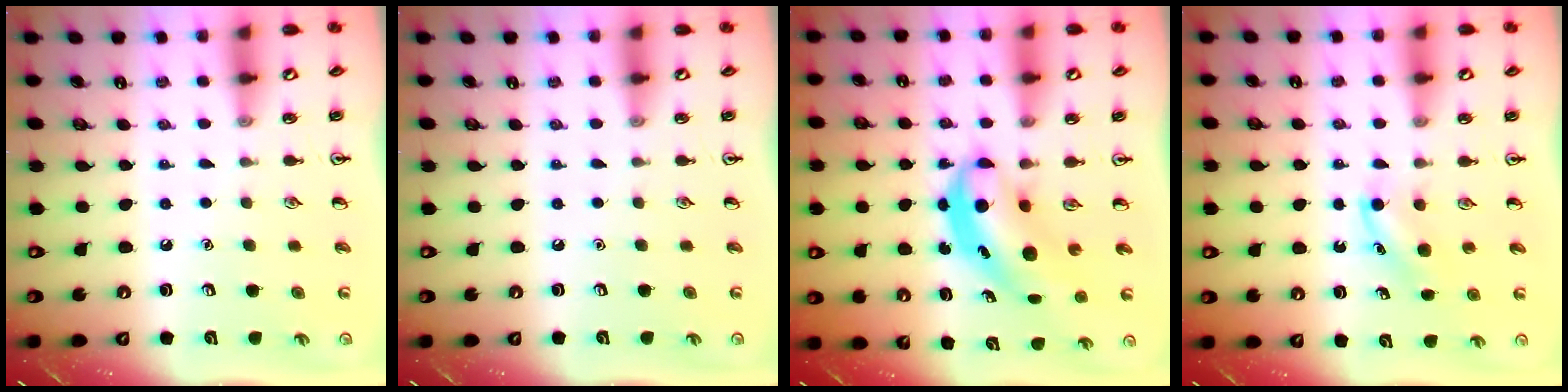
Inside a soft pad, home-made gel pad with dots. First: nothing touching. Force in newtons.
{"total": 0.0}
{"total": 5.4, "press": 5.3, "slide": 0.8}
{"total": 3.7, "press": 3.5, "slide": 1.2}